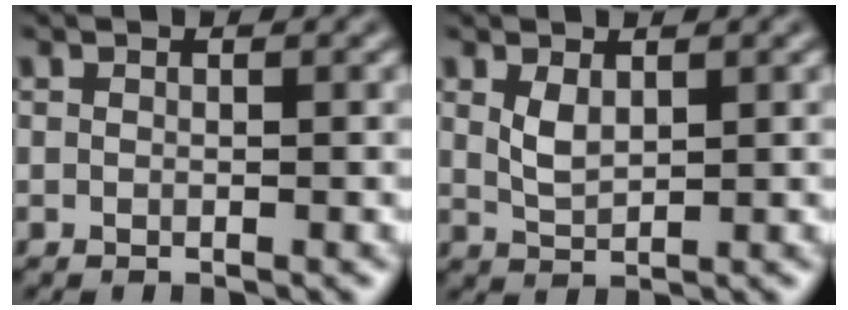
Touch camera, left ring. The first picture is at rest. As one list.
[{"total": 1.9, "force": [0.9, 0.9, 1.4], "torque": [-0.033, -0.003, 0.023]}]